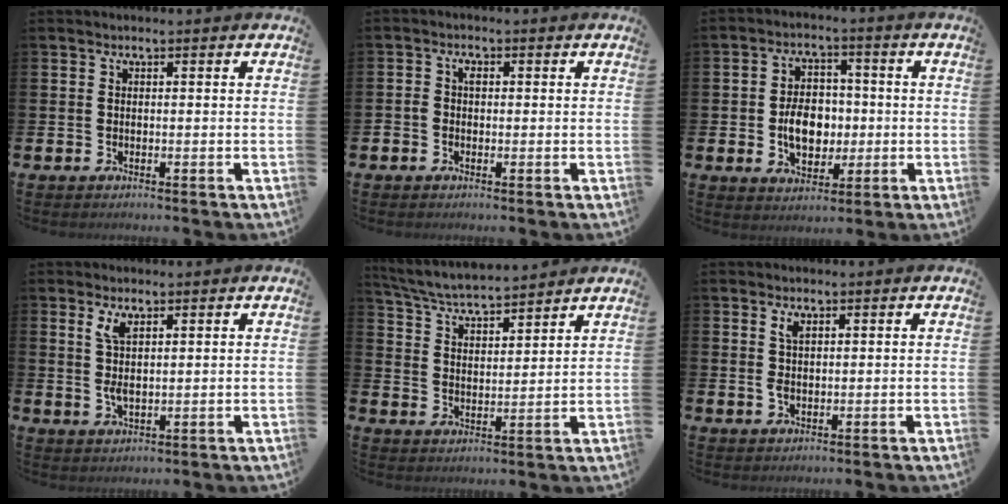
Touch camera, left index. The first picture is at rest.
{"total": 1.7, "force": [-0.3, 1.3, 1.1], "torque": [-0.015, 0.005, -0.009]}
{"total": 6.2, "force": [-0.8, 4.6, 4.1], "torque": [-0.068, 0.009, -0.021]}
{"total": 3.5, "force": [2.0, 1.3, 2.5], "torque": [-0.043, -0.005, 0.032]}
{"total": 5.3, "force": [5.2, 0.2, 0.8], "torque": [-0.044, -0.035, 0.090]}
{"total": 2.2, "force": [1.1, 1.0, 1.6], "torque": [-0.018, -0.002, 0.015]}